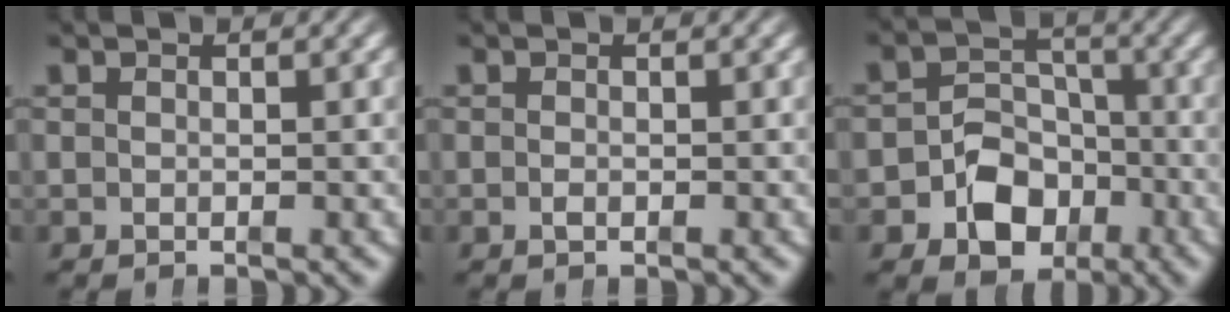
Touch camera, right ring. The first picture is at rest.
{"total": 0.6, "force": [-0.4, 0.2, 0.3], "torque": [-0.011, -0.005, -0.005]}
{"total": 6.6, "force": [-2.5, 5.3, 2.9], "torque": [-0.041, -0.019, -0.040]}